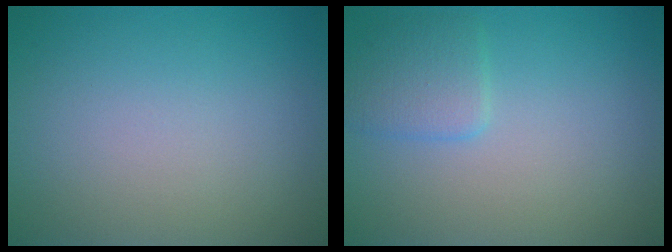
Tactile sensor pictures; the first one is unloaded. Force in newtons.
{"total": 2.2, "press": 2.2, "slide": 0.1}